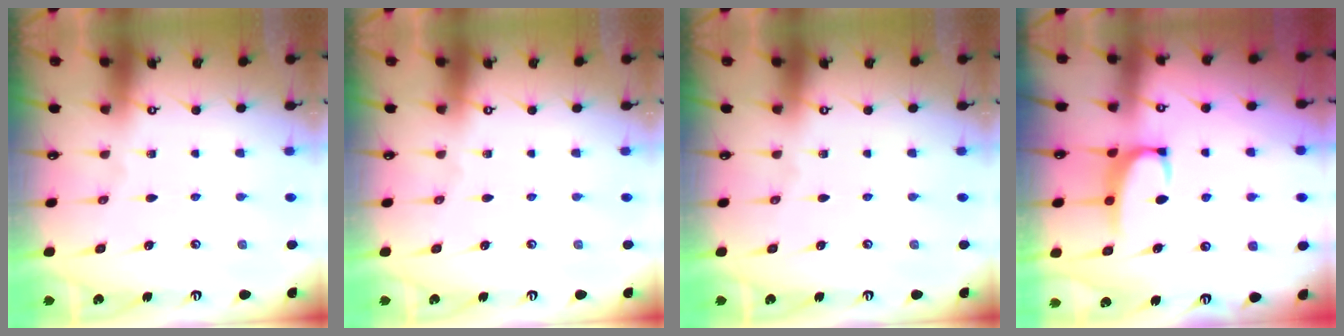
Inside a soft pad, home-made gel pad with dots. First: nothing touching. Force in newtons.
{"total": 0.0}
{"total": 0.0}
{"total": 2.1, "press": 2.1, "slide": 0.6}